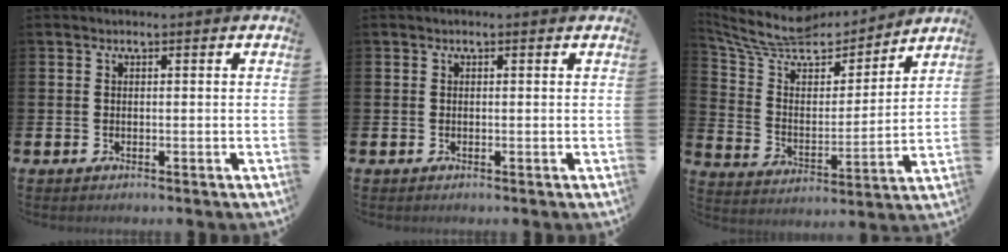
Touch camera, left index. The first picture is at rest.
{"total": 0.0}
{"total": 9.3, "force": [8.2, 3.6, 2.6], "torque": [-0.100, -0.059, 0.142]}